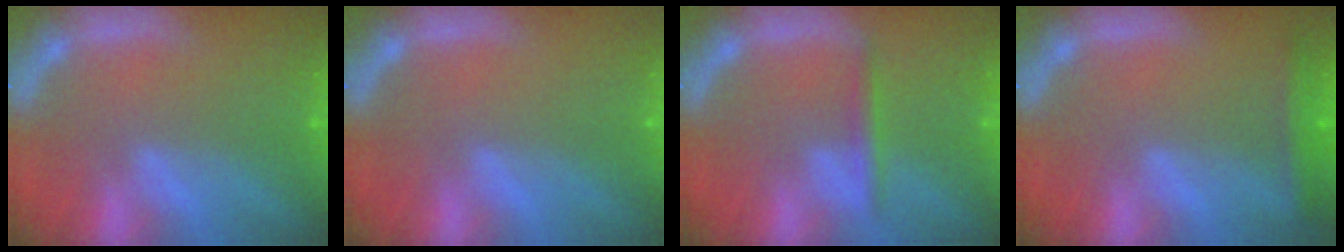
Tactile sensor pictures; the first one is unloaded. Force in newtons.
{"total": 0.0}
{"total": 1.9}
{"total": 2.4}